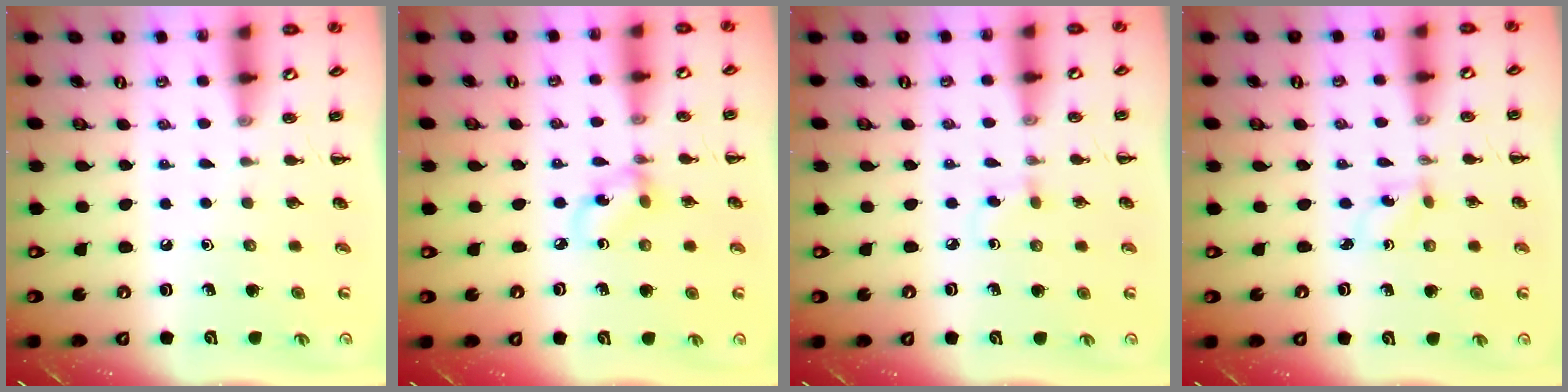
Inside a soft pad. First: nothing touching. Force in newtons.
{"total": 4.8, "press": 4.8, "slide": 0.6}
{"total": 2.6, "press": 2.4, "slide": 1.2}
{"total": 1.5, "press": 1.4, "slide": 0.6}